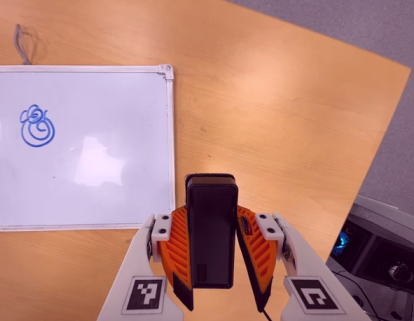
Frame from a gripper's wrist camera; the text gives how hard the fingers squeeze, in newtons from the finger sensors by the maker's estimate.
{"total": 6.4, "left": 5.1, "right": 7.7}